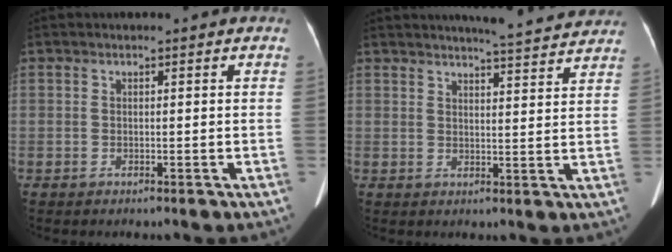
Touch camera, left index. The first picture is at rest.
{"total": 10.4, "force": [9.9, 0.3, 3.0], "torque": [-0.043, -0.002, 0.112]}